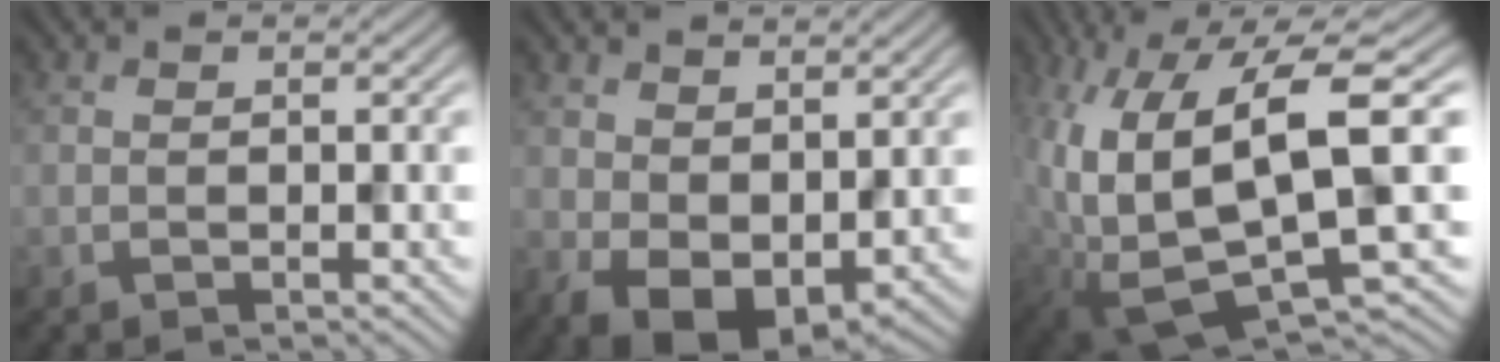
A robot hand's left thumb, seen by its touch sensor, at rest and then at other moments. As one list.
[{"total": 7.5, "force": [0.6, 5.1, 5.4], "torque": [-0.116, -0.026, 0.018]}, {"total": 13.5, "force": [0.3, 4.8, 12.6], "torque": [-0.279, -0.018, 0.019]}]